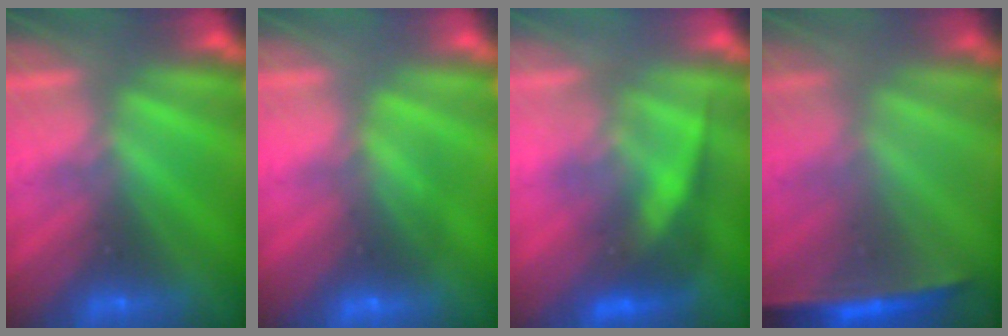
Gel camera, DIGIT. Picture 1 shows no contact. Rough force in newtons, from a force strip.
{"total": 2.7}
{"total": 2.7}
{"total": 1.3}